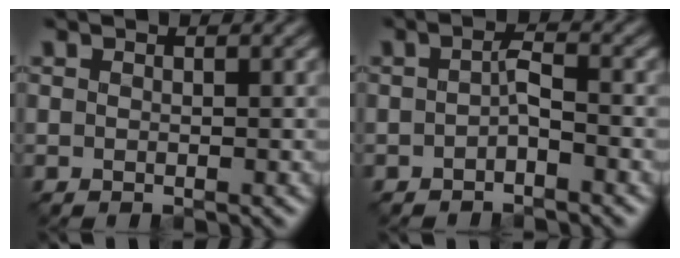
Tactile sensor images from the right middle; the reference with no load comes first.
{"total": 1.5, "force": [-0.8, 0.5, 1.3], "torque": [-0.027, 0.004, -0.015]}